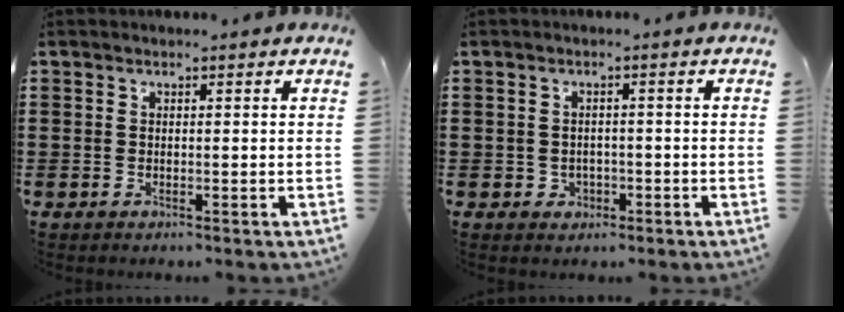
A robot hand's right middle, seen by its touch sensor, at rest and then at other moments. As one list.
[{"total": 1.3, "force": [-0.7, 0.9, 0.5], "torque": [-0.013, -0.001, -0.017]}]